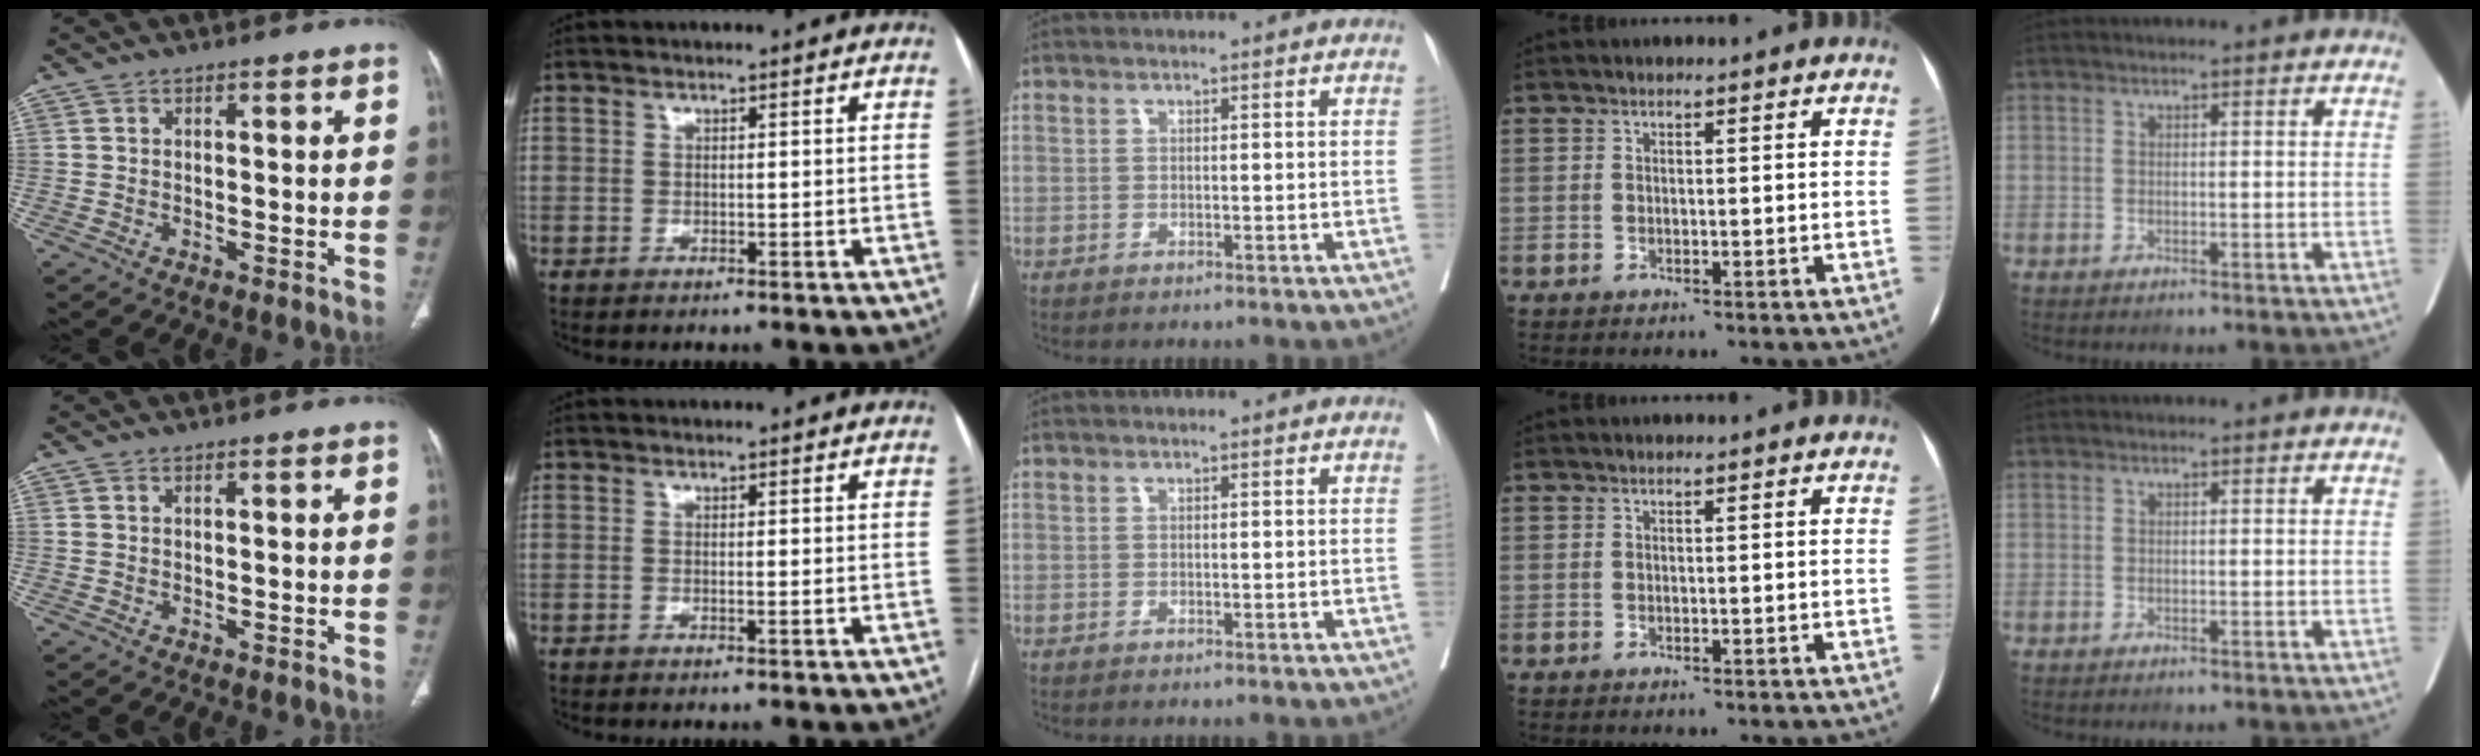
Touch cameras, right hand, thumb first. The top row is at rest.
{"thumb": {"total": 0.5, "force": [0.3, 0.3, 0.3], "torque": [-0.007, 0.007, 0.006]}}